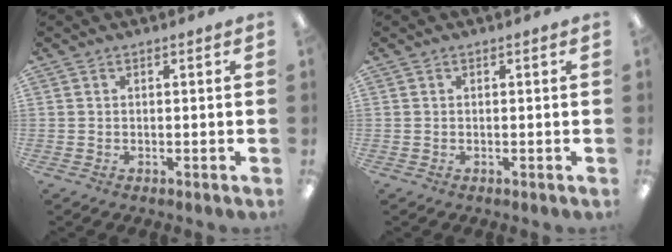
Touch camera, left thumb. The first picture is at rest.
{"total": 0.0}